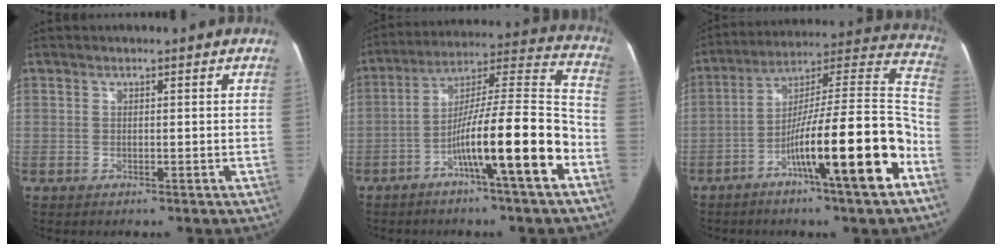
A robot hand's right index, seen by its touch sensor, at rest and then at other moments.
{"total": 16.3, "force": [-6.9, 0.2, 14.8], "torque": [-0.239, 0.014, -0.115]}
{"total": 21.1, "force": [-9.1, 0.5, 19.1], "torque": [-0.267, 0.004, -0.149]}